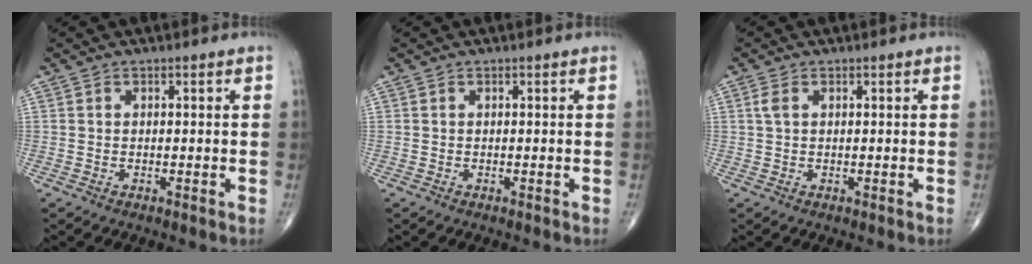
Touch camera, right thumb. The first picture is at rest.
{"total": 0.0}
{"total": 1.7, "force": [0.5, 0.9, 1.3], "torque": [-0.037, 0.010, 0.013]}